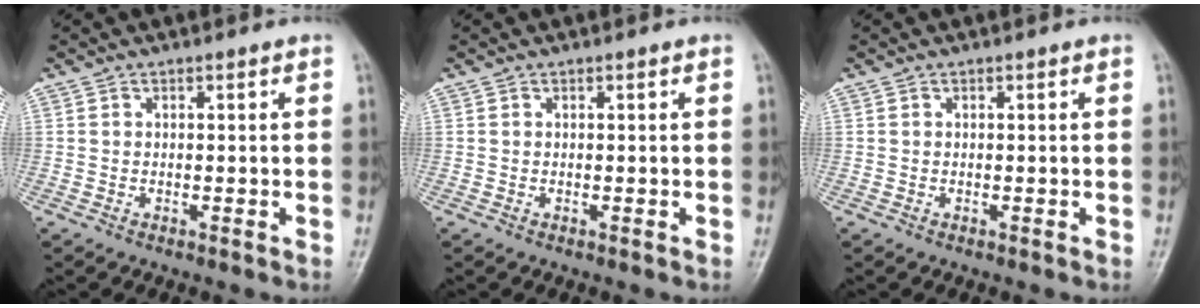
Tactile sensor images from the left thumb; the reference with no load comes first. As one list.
[{"total": 0.0}, {"total": 0.0}]